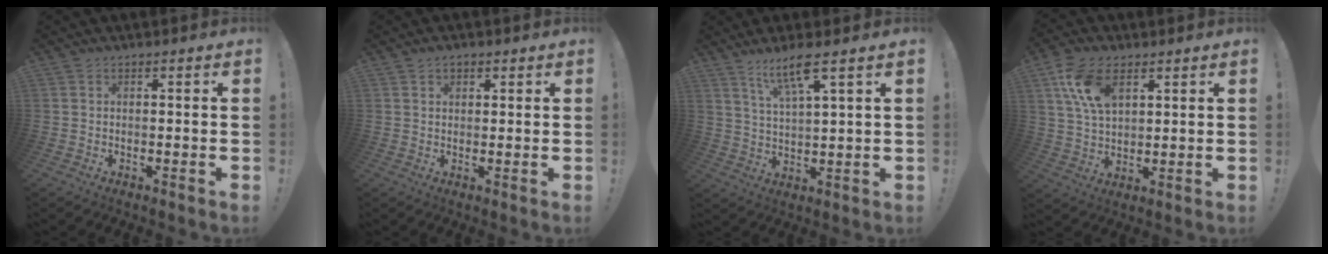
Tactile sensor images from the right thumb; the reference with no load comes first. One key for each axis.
{"total": 1.7, "fx": 0.9, "fy": 1.2, "fz": 0.7, "tx": 0.001, "ty": -0.005, "tz": 0.015}
{"total": 9.1, "fx": 6.1, "fy": 0.9, "fz": 6.7, "tx": -0.118, "ty": -0.026, "tz": 0.100}
{"total": 12.6, "fx": 6.1, "fy": 7.3, "fz": 8.3, "tx": -0.158, "ty": -0.012, "tz": 0.114}